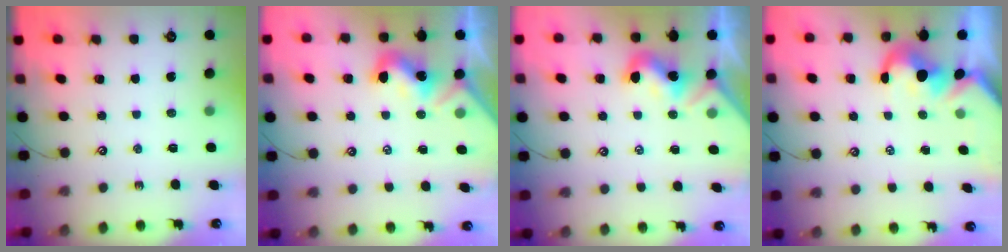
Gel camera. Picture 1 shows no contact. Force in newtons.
{"total": 1.8, "press": 1.7, "slide": 0.3}
{"total": 1.7, "press": 1.7, "slide": 0.1}
{"total": 2.9, "press": 2.7, "slide": 1.1}